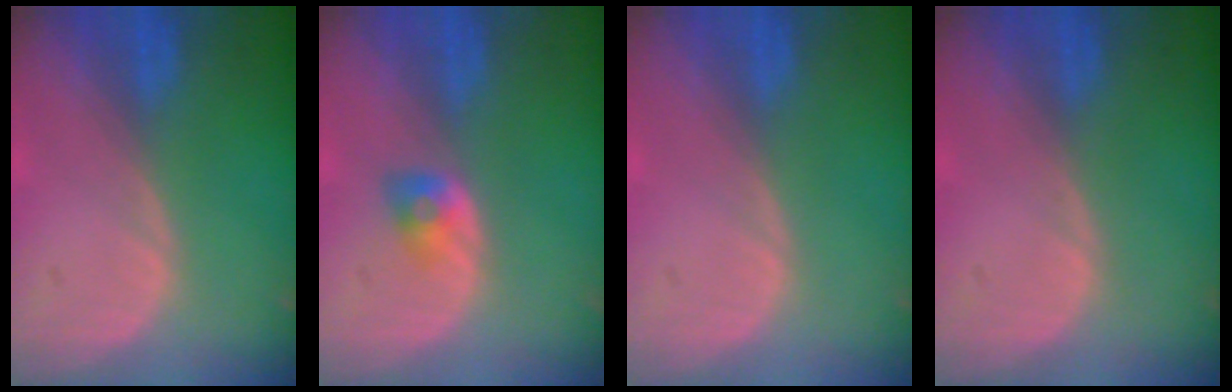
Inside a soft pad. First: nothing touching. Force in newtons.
{"total": 2.7, "press": 2.4, "slide": 1.2}
{"total": 0.0}
{"total": 0.0}